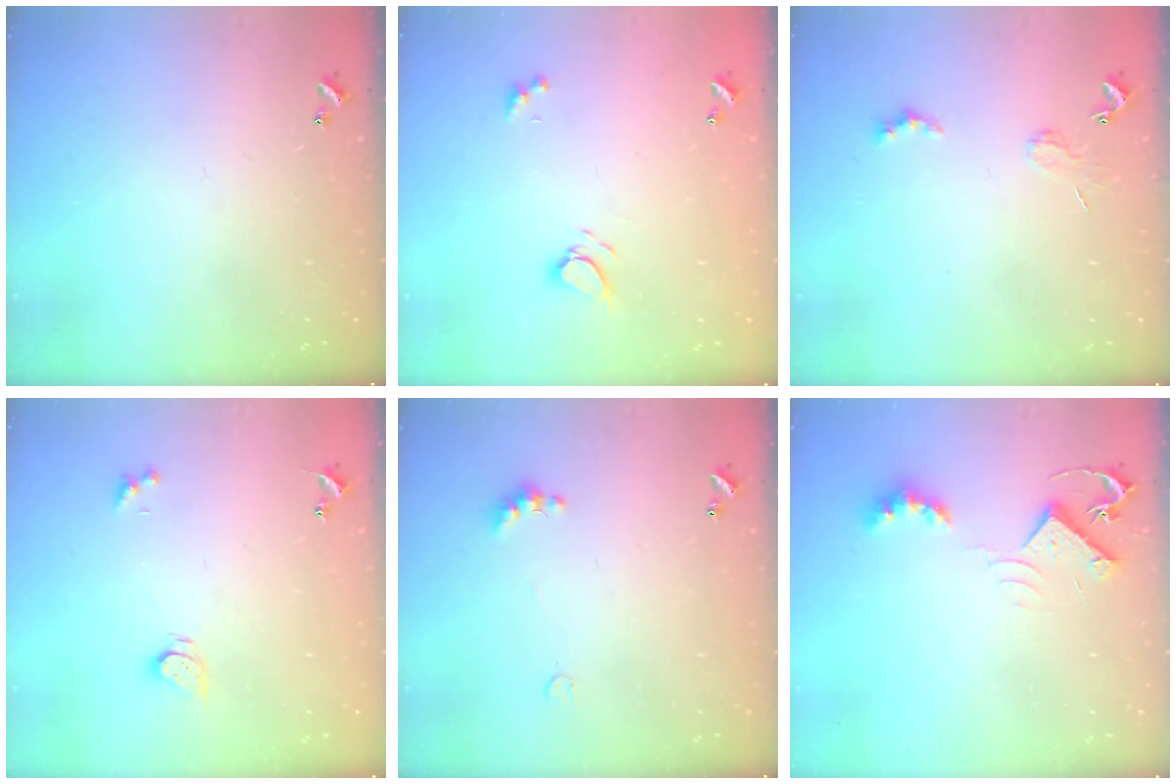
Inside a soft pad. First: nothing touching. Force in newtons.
{"total": 4.6, "press": 4.6, "slide": 0.6}
{"total": 2.0, "press": 1.9, "slide": 0.4}
{"total": 2.7, "press": 2.7, "slide": 0.3}
{"total": 3.2, "press": 3.1, "slide": 0.8}
{"total": 8.2, "press": 8.2, "slide": 0.5}